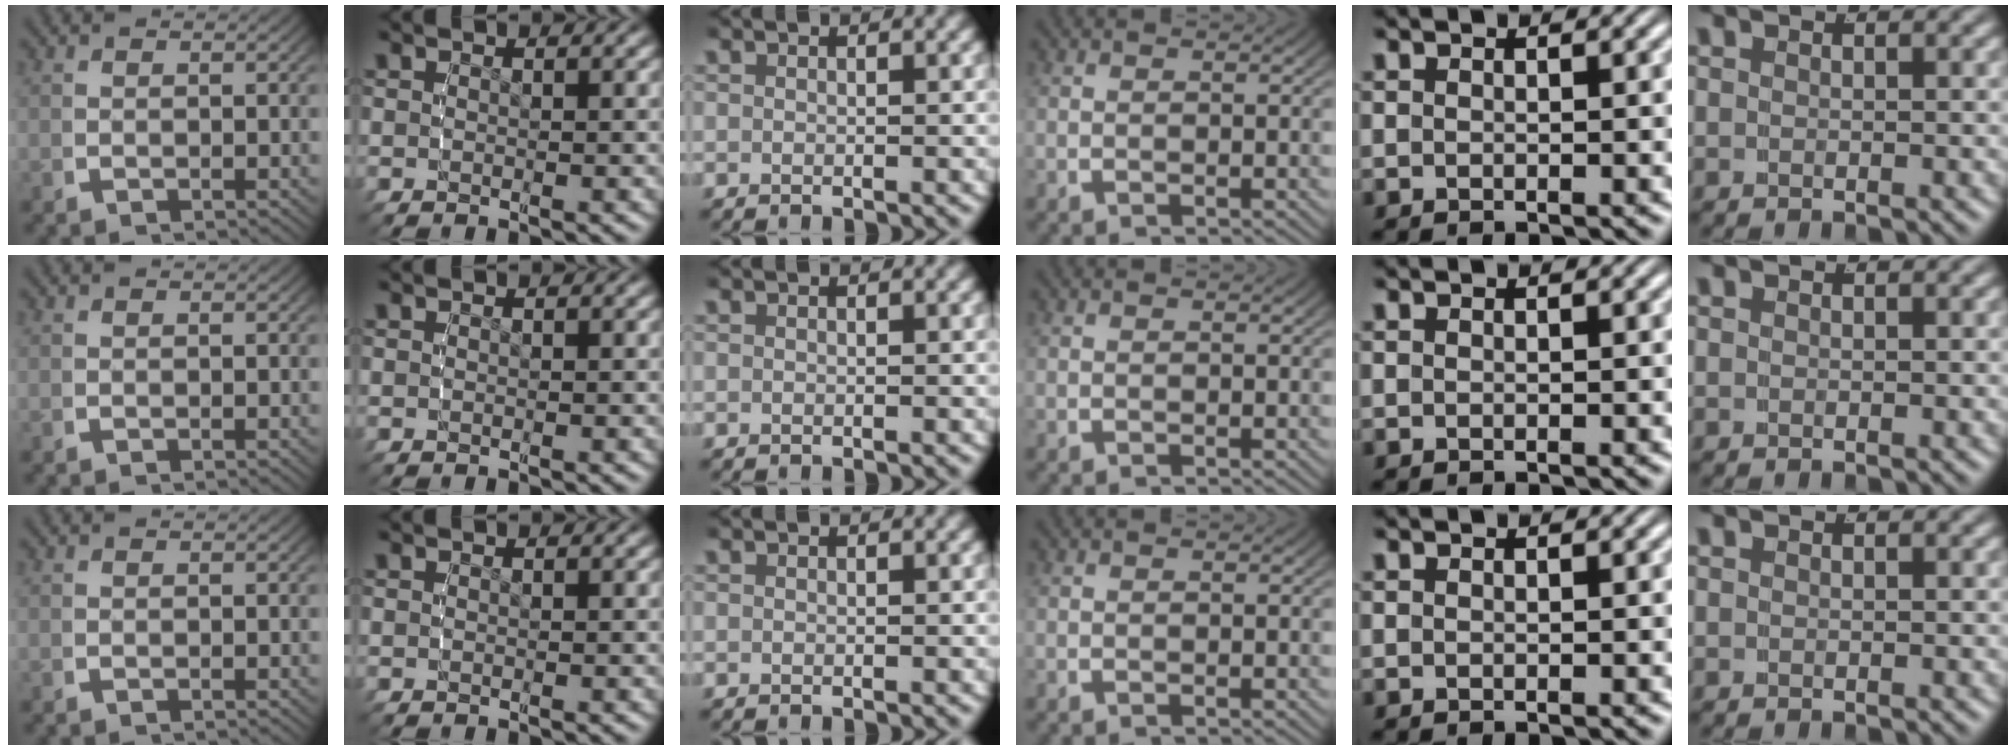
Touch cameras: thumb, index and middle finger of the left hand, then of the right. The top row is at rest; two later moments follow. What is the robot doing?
{"motion": "reach", "object": "paper"}